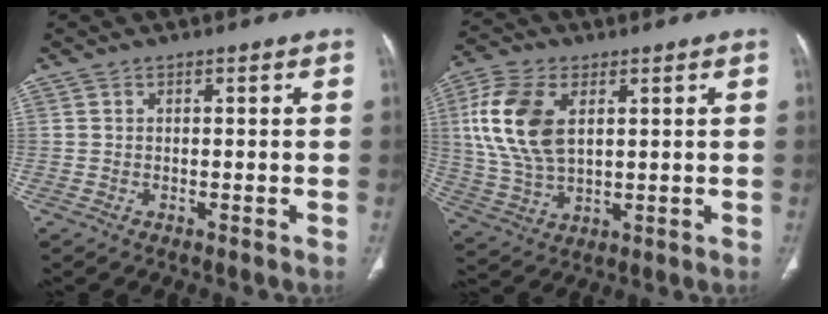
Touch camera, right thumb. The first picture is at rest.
{"total": 14.2, "force": [3.6, 8.2, 10.9], "torque": [-0.232, -0.004, 0.074]}